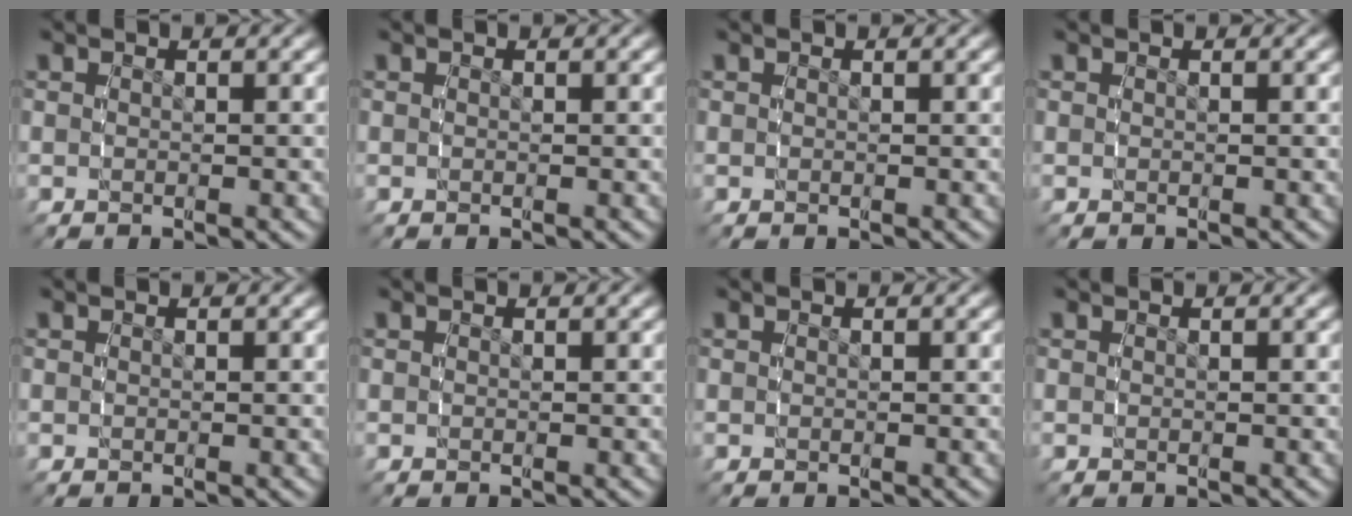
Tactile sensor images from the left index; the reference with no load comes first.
{"total": 0.0}
{"total": 0.0}
{"total": 0.0}
{"total": 0.0}
{"total": 0.0}
{"total": 0.0}
{"total": 0.0}